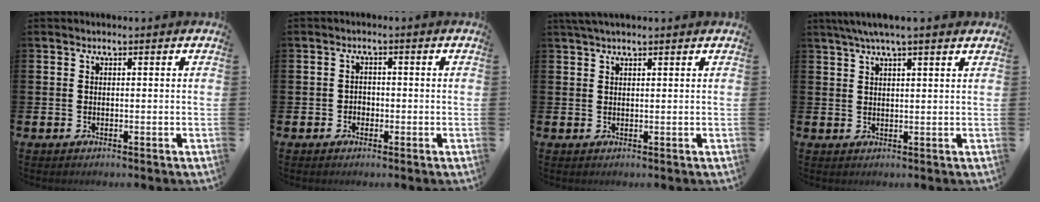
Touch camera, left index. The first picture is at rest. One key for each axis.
{"total": 1.5, "fx": -0.7, "fy": 1.3, "fz": 0.3, "tx": -0.001, "ty": 0.002, "tz": -0.019}
{"total": 1.8, "fx": 1.5, "fy": 0.3, "fz": 0.9, "tx": -0.016, "ty": 0.002, "tz": 0.027}
{"total": 4.3, "fx": 3.5, "fy": 0.3, "fz": 2.5, "tx": -0.053, "ty": -0.003, "tz": 0.062}